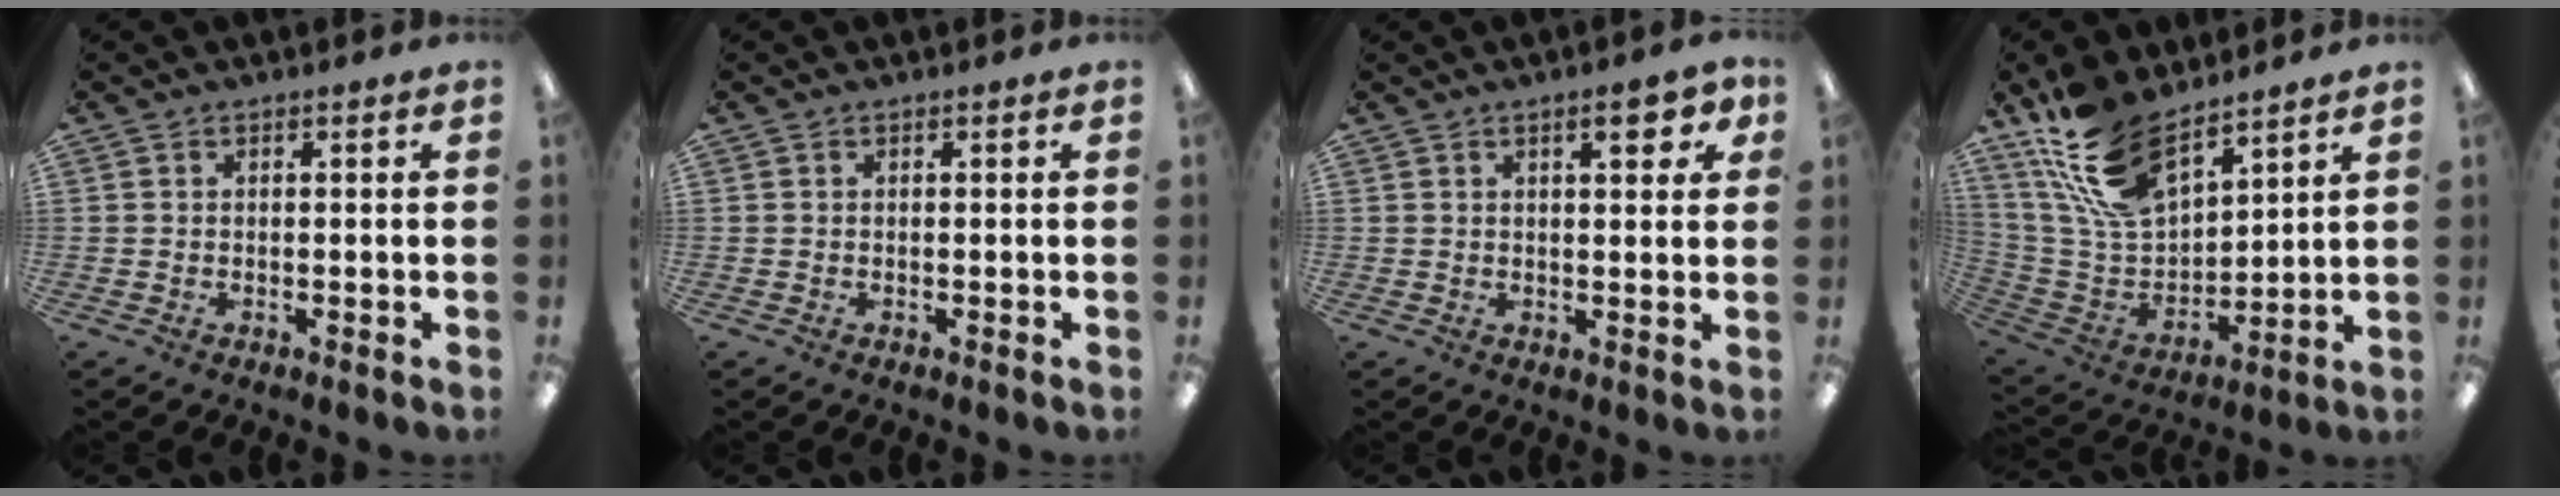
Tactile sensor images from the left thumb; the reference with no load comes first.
{"total": 0.0}
{"total": 6.6, "force": [3.3, 2.4, 5.2], "torque": [-0.059, -0.013, 0.047]}
{"total": 19.1, "force": [13.4, 8.9, 10.2], "torque": [-0.227, -0.060, 0.252]}